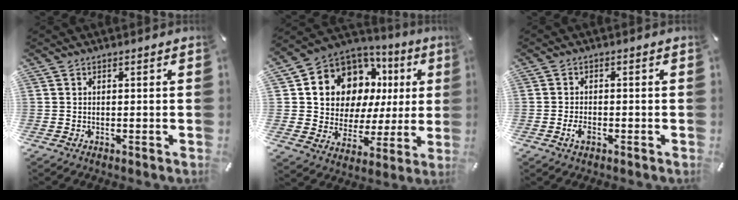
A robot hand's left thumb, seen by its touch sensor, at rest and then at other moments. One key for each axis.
{"total": 12.0, "fx": 6.0, "fy": 9.5, "fz": 4.1, "tx": -0.082, "ty": -0.056, "tz": 0.116}
{"total": 2.6, "fx": -1.3, "fy": 1.4, "fz": 1.7, "tx": -0.044, "ty": 0.000, "tz": -0.025}